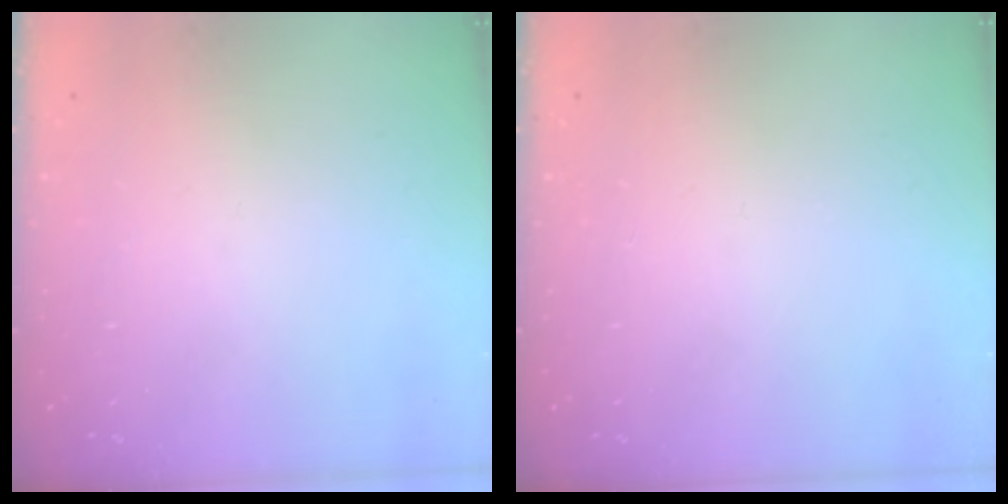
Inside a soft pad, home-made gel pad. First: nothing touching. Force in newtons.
{"total": 0.0}